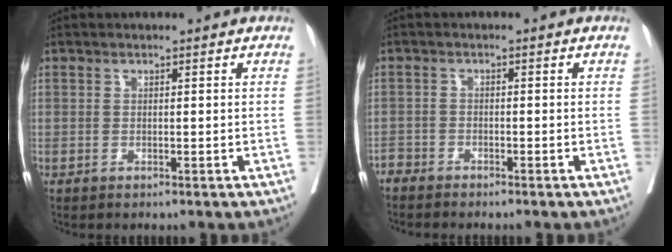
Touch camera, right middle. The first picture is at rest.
{"total": 2.2, "force": [-2.2, 0.2, -0.2], "torque": [0.010, -0.007, -0.045]}